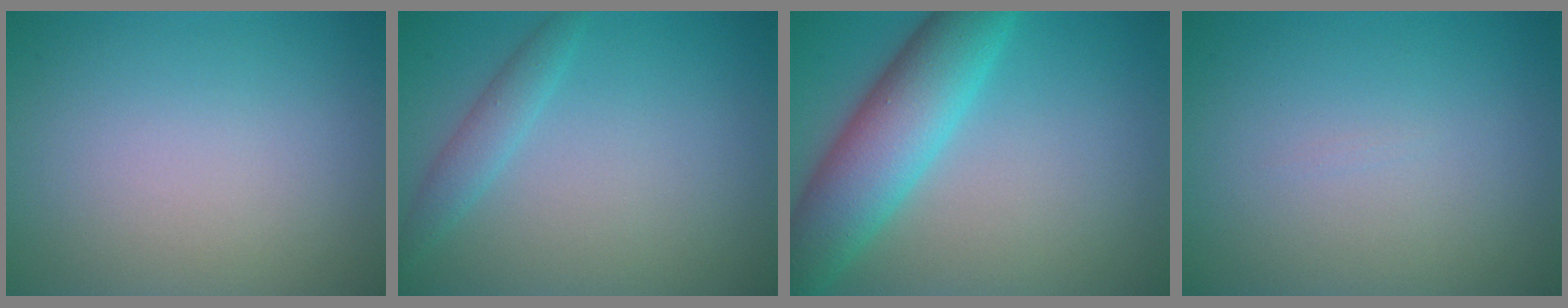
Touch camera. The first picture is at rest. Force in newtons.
{"total": 1.8, "press": 1.8, "slide": 0.1}
{"total": 7.8, "press": 7.8, "slide": 0.3}
{"total": 0.0}